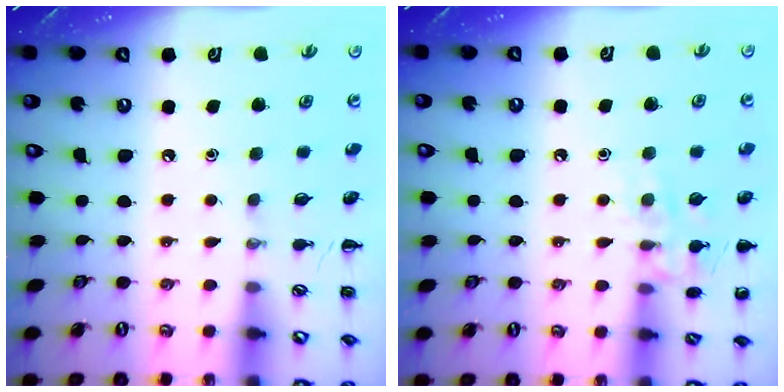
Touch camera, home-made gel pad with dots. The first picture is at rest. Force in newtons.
{"total": 9.9, "press": 9.8, "slide": 1.6}